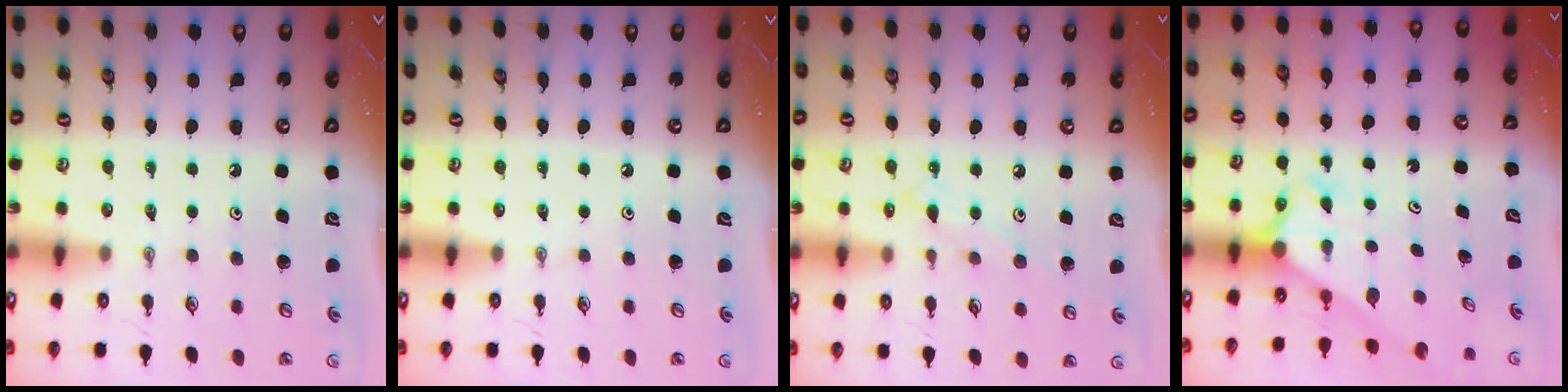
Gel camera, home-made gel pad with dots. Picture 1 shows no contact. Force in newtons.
{"total": 0.0}
{"total": 7.5, "press": 7.4, "slide": 0.6}
{"total": 2.7, "press": 2.7, "slide": 0.2}